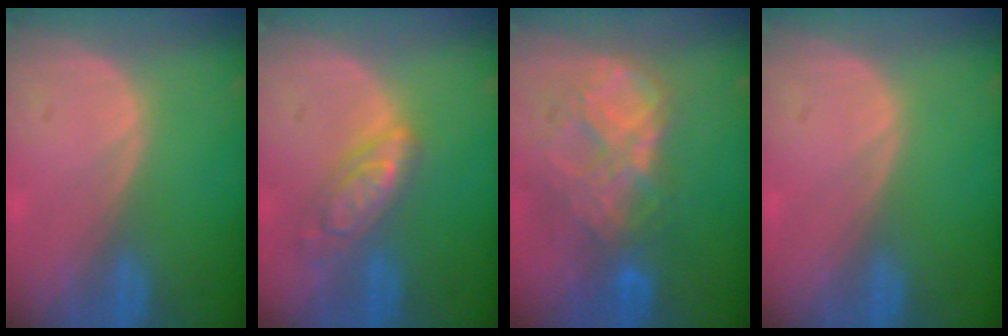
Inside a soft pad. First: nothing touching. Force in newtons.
{"total": 6.2, "press": 5.5, "slide": 2.9}
{"total": 9.0, "press": 7.7, "slide": 4.7}
{"total": 0.0}